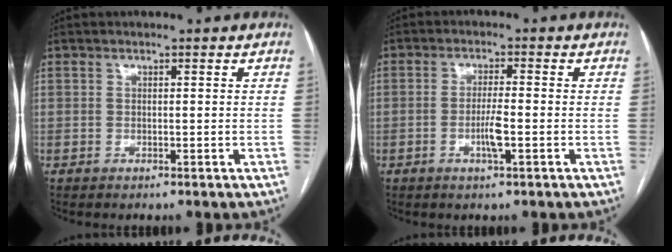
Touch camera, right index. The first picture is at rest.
{"total": 3.7, "force": [-1.1, 0.2, 3.5], "torque": [-0.068, -0.003, -0.022]}